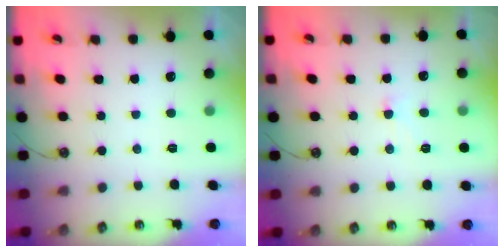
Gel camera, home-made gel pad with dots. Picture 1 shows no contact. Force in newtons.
{"total": 1.3, "press": 1.2, "slide": 0.5}